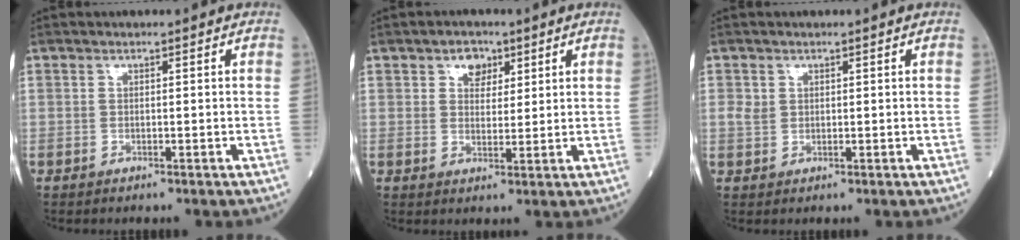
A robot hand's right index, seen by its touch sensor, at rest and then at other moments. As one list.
[{"total": 3.6, "force": [1.9, 2.5, 1.7], "torque": [-0.024, 0.007, 0.031]}, {"total": 1.6, "force": [0.6, 1.4, 0.6], "torque": [-0.012, 0.007, 0.012]}]